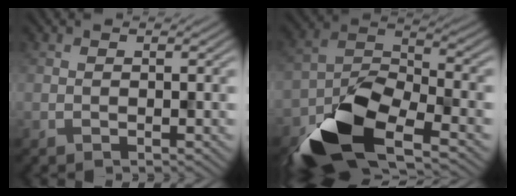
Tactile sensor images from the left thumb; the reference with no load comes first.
{"total": 12.9, "force": [-7.8, 5.7, 8.6], "torque": [-0.172, -0.020, -0.156]}